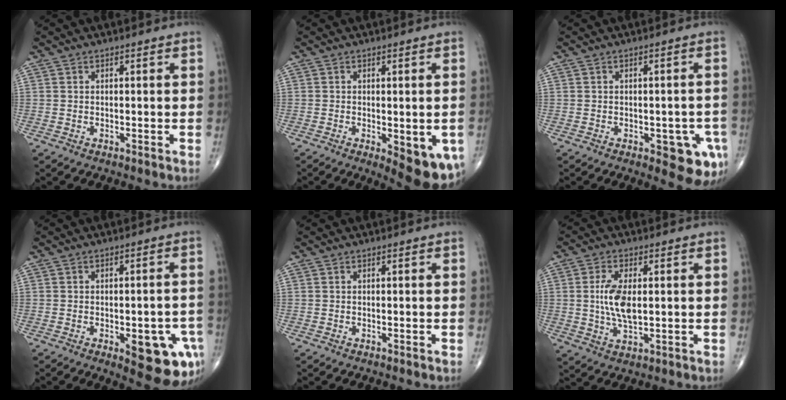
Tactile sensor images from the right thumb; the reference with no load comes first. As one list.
[{"total": 10.4, "force": [-3.5, 4.0, 9.0], "torque": [-0.101, -0.007, -0.037]}, {"total": 8.3, "force": [-3.2, 3.6, 6.8], "torque": [-0.049, 0.001, -0.035]}, {"total": 12.5, "force": [-4.5, 5.1, 10.5], "torque": [-0.103, 0.012, -0.042]}, {"total": 0.0}, {"total": 7.7, "force": [0.5, 3.6, 6.8], "torque": [-0.138, -0.008, 0.011]}]